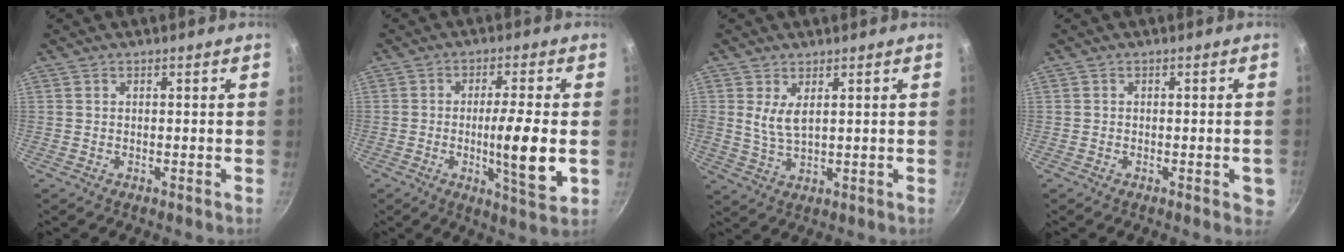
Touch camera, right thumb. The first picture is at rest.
{"total": 10.9, "force": [-1.5, 1.8, 10.6], "torque": [-0.172, -0.003, -0.023]}
{"total": 4.6, "force": [1.6, 2.1, 3.8], "torque": [-0.070, -0.018, 0.037]}
{"total": 2.4, "force": [-0.9, 1.1, 1.9], "torque": [-0.016, 0.001, -0.013]}